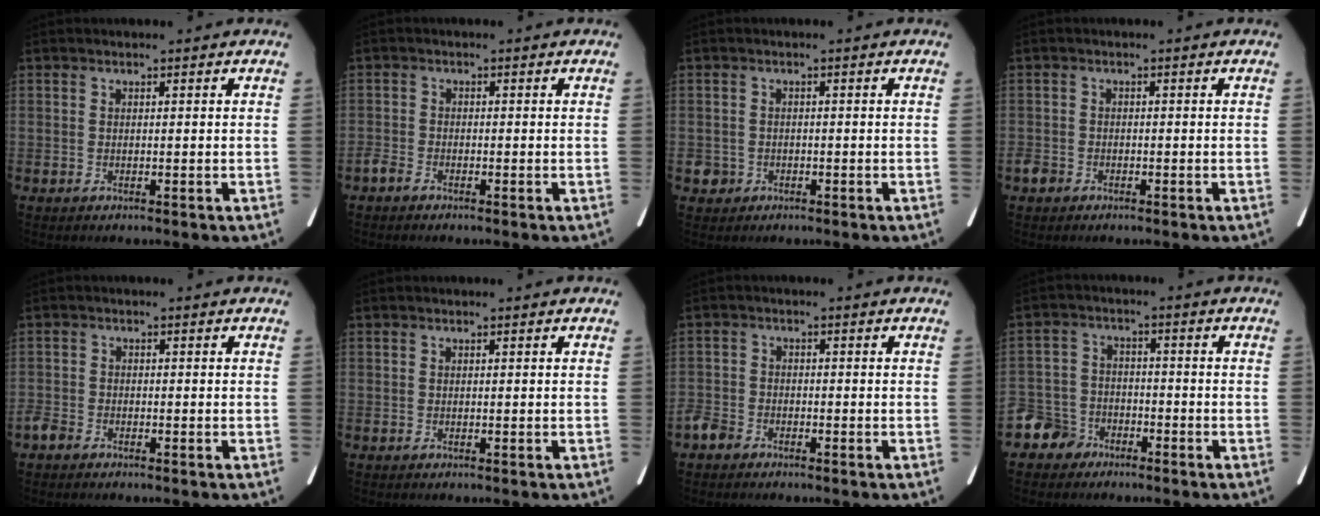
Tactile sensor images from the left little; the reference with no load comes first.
{"total": 1.5, "force": [-1.2, 0.6, 0.6], "torque": [-0.016, -0.001, -0.024]}
{"total": 1.8, "force": [-0.8, 1.6, 0.1], "torque": [-0.001, 0.007, -0.012]}
{"total": 1.5, "force": [-1.1, 1.0, 0.4], "torque": [-0.013, 0.002, -0.019]}
{"total": 1.7, "force": [-1.4, 0.8, 0.6], "torque": [-0.019, 0.000, -0.027]}
{"total": 0.0}
{"total": 2.7, "force": [-2.2, 1.5, 0.7], "torque": [-0.020, 0.003, -0.042]}
{"total": 5.6, "force": [-4.1, 3.8, 0.5], "torque": [-0.009, 0.006, -0.082]}